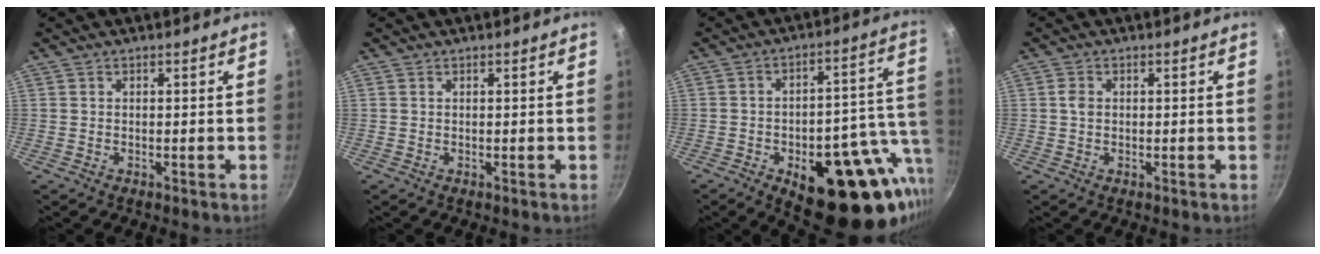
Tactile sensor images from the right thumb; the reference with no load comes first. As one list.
[{"total": 0.0}, {"total": 26.1, "force": [-8.4, 12.0, 21.5], "torque": [-0.231, 0.021, -0.105]}, {"total": 1.9, "force": [0.1, 1.5, 1.2], "torque": [-0.021, 0.002, 0.000]}]